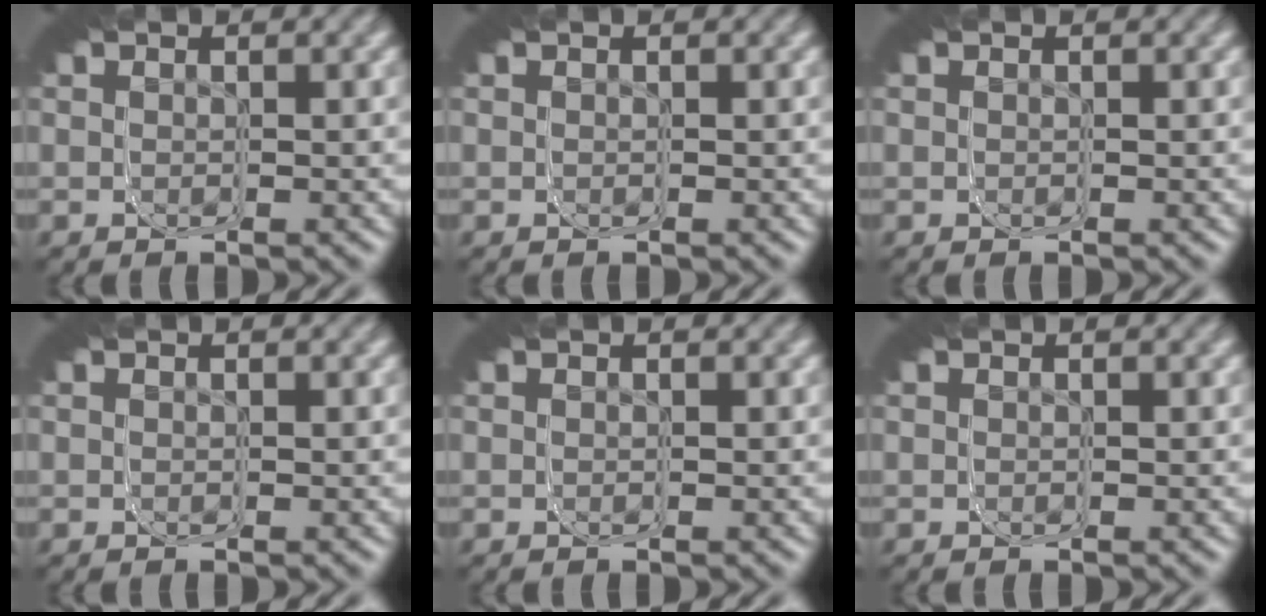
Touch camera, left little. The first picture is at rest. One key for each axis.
{"total": 0.0}
{"total": 0.0}
{"total": 0.0}
{"total": 0.0}
{"total": 0.0}